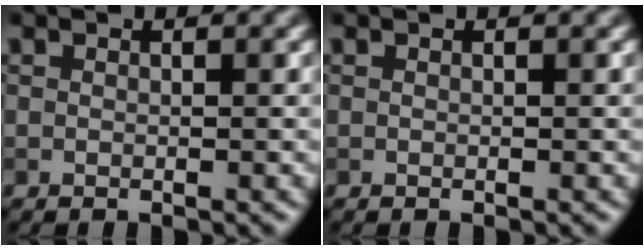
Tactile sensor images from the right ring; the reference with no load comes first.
{"total": 0.0}